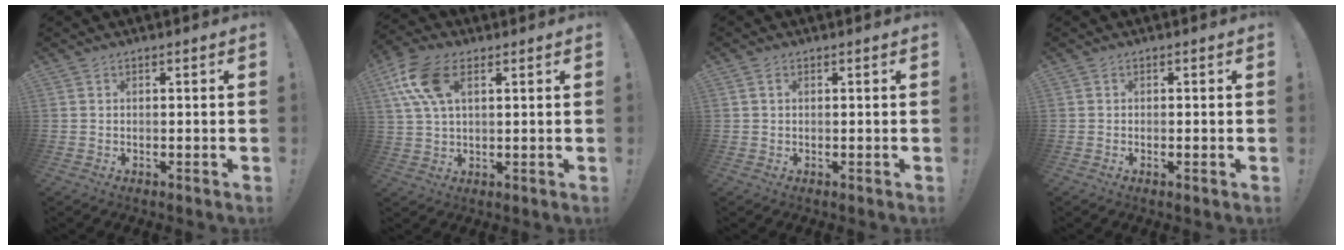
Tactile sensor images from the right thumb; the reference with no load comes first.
{"total": 12.5, "force": [4.9, 6.8, 9.3], "torque": [-0.188, -0.006, 0.096]}
{"total": 0.9, "force": [0.3, 0.6, 0.5], "torque": [-0.005, 0.000, 0.004]}
{"total": 1.0, "force": [-0.2, 0.0, 1.0], "torque": [-0.014, -0.003, -0.005]}